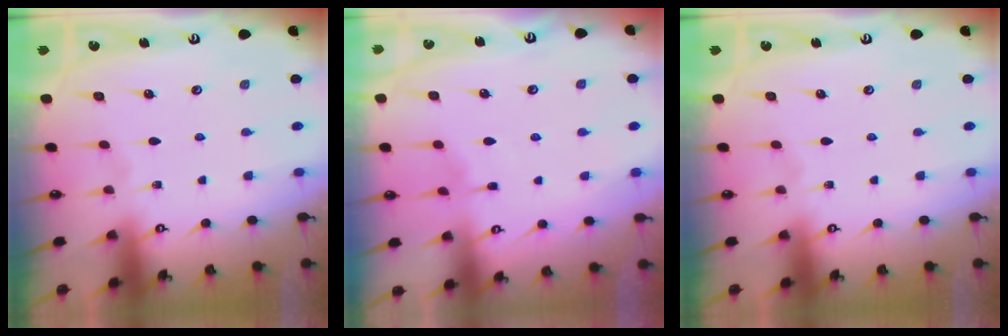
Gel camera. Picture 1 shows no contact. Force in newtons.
{"total": 3.5, "press": 3.5, "slide": 0.5}
{"total": 0.0}